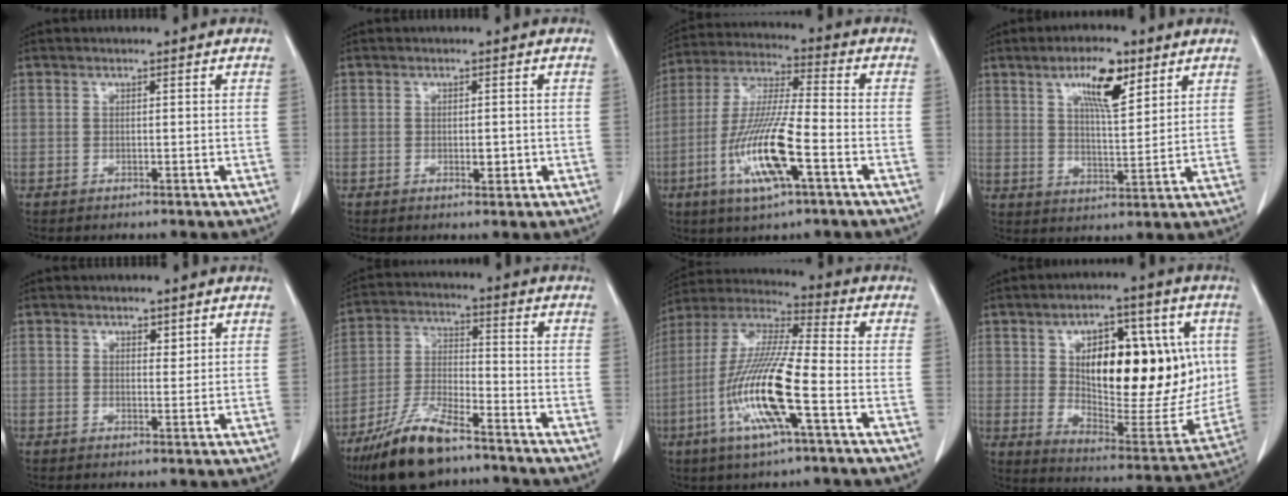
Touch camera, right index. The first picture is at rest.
{"total": 1.6, "force": [-0.3, 0.7, 1.5], "torque": [-0.022, -0.001, -0.002]}
{"total": 14.3, "force": [-5.1, 1.5, 13.2], "torque": [-0.272, -0.012, -0.095]}
{"total": 9.0, "force": [4.9, 2.4, 7.1], "torque": [-0.125, 0.002, 0.084]}
{"total": 1.4, "force": [1.0, 0.8, 0.6], "torque": [-0.006, -0.005, 0.014]}
{"total": 13.0, "force": [-9.6, 3.1, 8.2], "torque": [-0.167, -0.017, -0.176]}
{"total": 15.9, "force": [-5.0, 1.1, 15.1], "torque": [-0.314, -0.011, -0.101]}
{"total": 23.8, "force": [4.2, 10.1, 21.1], "torque": [-0.323, 0.003, 0.075]}